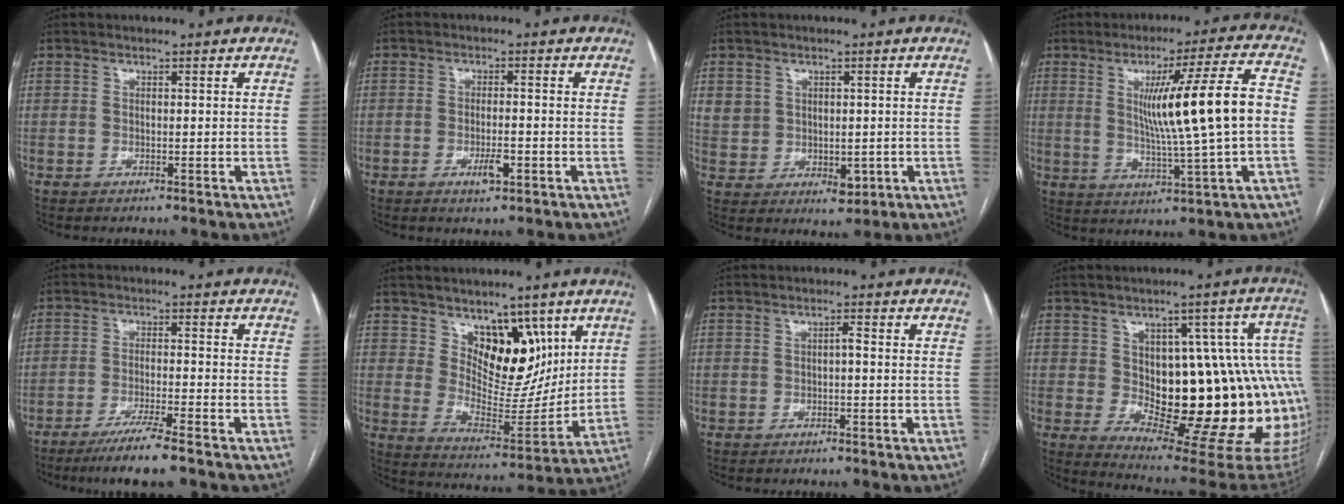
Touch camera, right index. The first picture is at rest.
{"total": 3.2, "force": [-1.3, 0.7, 2.8], "torque": [-0.050, -0.001, -0.019]}
{"total": 6.3, "force": [0.7, 5.4, 3.2], "torque": [-0.050, 0.001, 0.031]}
{"total": 14.3, "force": [0.9, -0.8, 14.2], "torque": [-0.224, 0.002, 0.018]}
{"total": 6.9, "force": [-5.3, -0.5, 4.4], "torque": [-0.073, -0.018, -0.095]}
{"total": 11.2, "force": [5.8, 5.8, 7.6], "torque": [-0.107, -0.009, 0.109]}
{"total": 1.0, "force": [-0.2, 0.2, 0.9], "torque": [-0.012, 0.003, -0.003]}
{"total": 24.3, "force": [-1.0, 8.7, 22.7], "torque": [-0.200, 0.030, 0.015]}